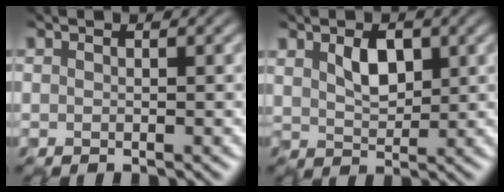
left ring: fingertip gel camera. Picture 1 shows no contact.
{"total": 2.6, "force": [0.9, 1.5, 1.8], "torque": [-0.038, 0.005, 0.019]}